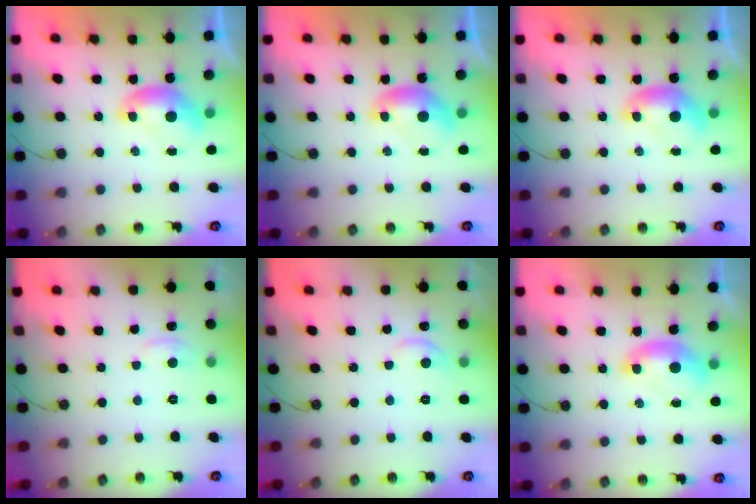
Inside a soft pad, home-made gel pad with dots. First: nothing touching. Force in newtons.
{"total": 0.0}
{"total": 0.0}
{"total": 1.4, "press": 1.1, "slide": 0.8}
{"total": 2.2, "press": 2.0, "slide": 0.9}
{"total": 1.6, "press": 1.5, "slide": 0.6}